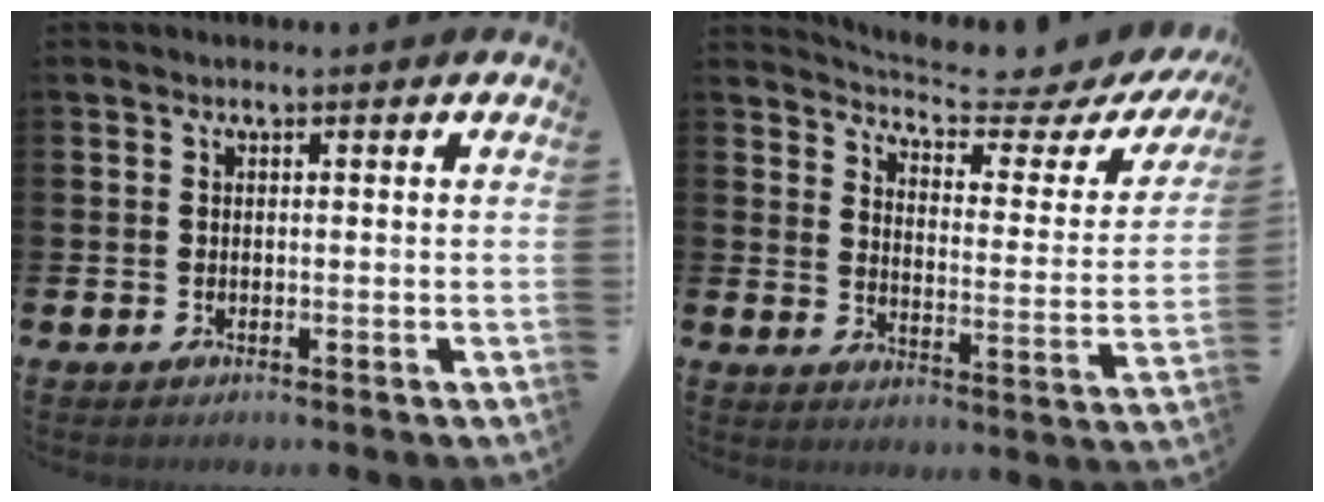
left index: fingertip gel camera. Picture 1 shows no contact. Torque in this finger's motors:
{"motor_torque": [0.98, -1.16, 0.30, 0.03]}